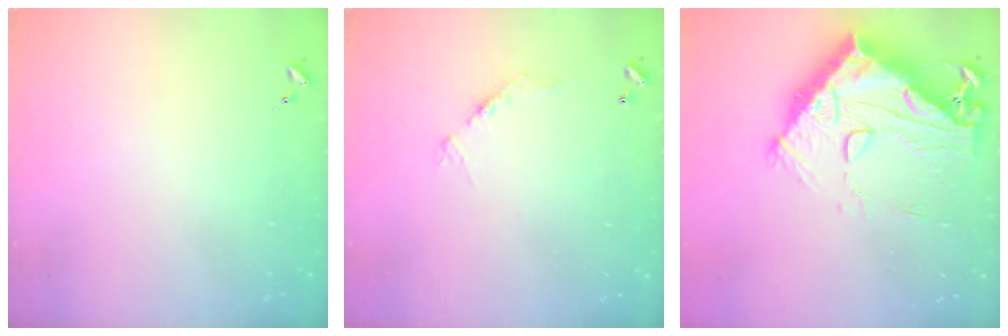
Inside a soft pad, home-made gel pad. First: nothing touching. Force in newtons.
{"total": 9.1, "press": 9.1, "slide": 0.8}
{"total": 23.2, "press": 23.1, "slide": 2.2}